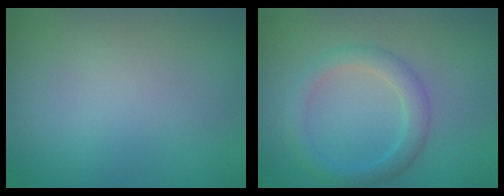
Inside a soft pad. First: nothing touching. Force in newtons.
{"total": 2.7, "press": 2.7, "slide": 0.1}